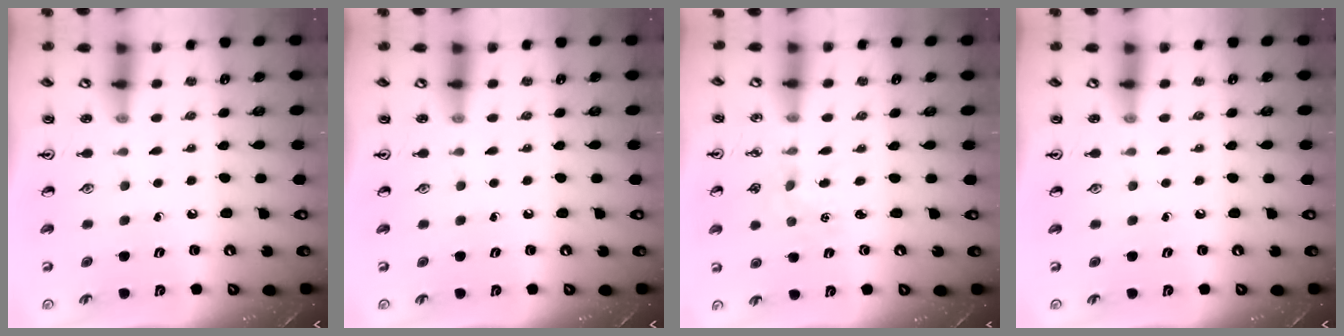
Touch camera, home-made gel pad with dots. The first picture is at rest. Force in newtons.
{"total": 0.0}
{"total": 2.6, "press": 2.6, "slide": 0.4}
{"total": 0.0}